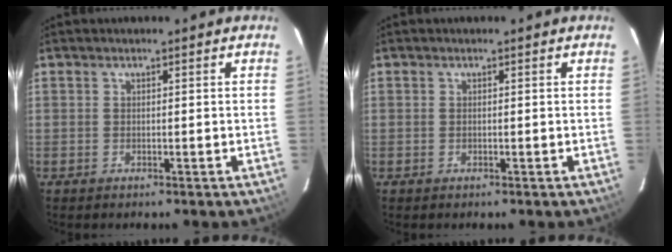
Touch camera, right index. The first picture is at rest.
{"total": 0.0}